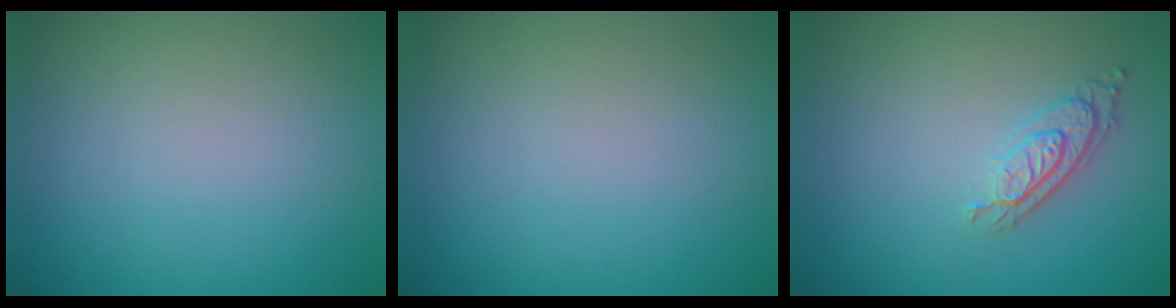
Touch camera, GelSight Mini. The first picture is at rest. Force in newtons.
{"total": 0.0}
{"total": 2.9, "press": 2.2, "slide": 1.9}